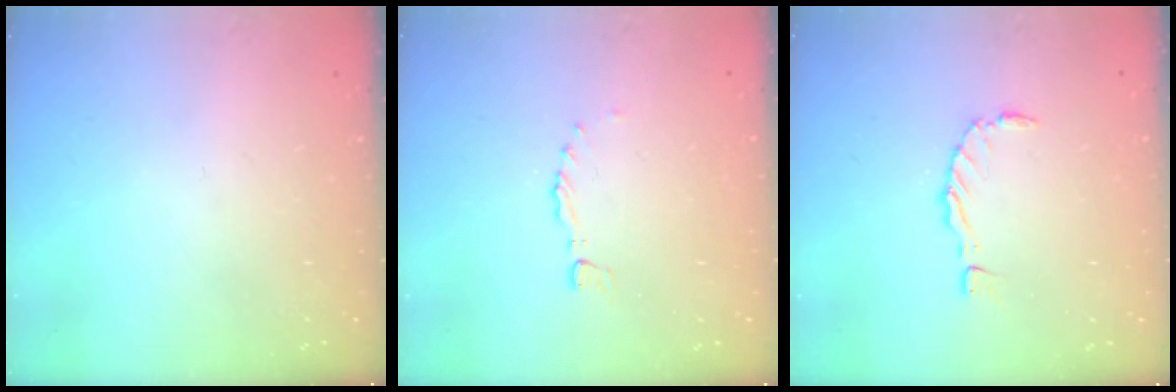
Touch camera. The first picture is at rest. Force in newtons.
{"total": 0.0}
{"total": 0.0}